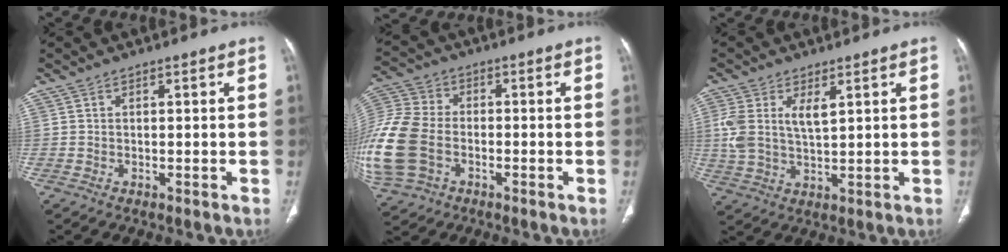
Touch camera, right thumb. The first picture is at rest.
{"total": 19.1, "force": [-4.4, 13.9, 12.3], "torque": [-0.311, 0.009, -0.079]}
{"total": 8.0, "force": [2.5, 4.1, 6.3], "torque": [-0.135, -0.003, 0.056]}